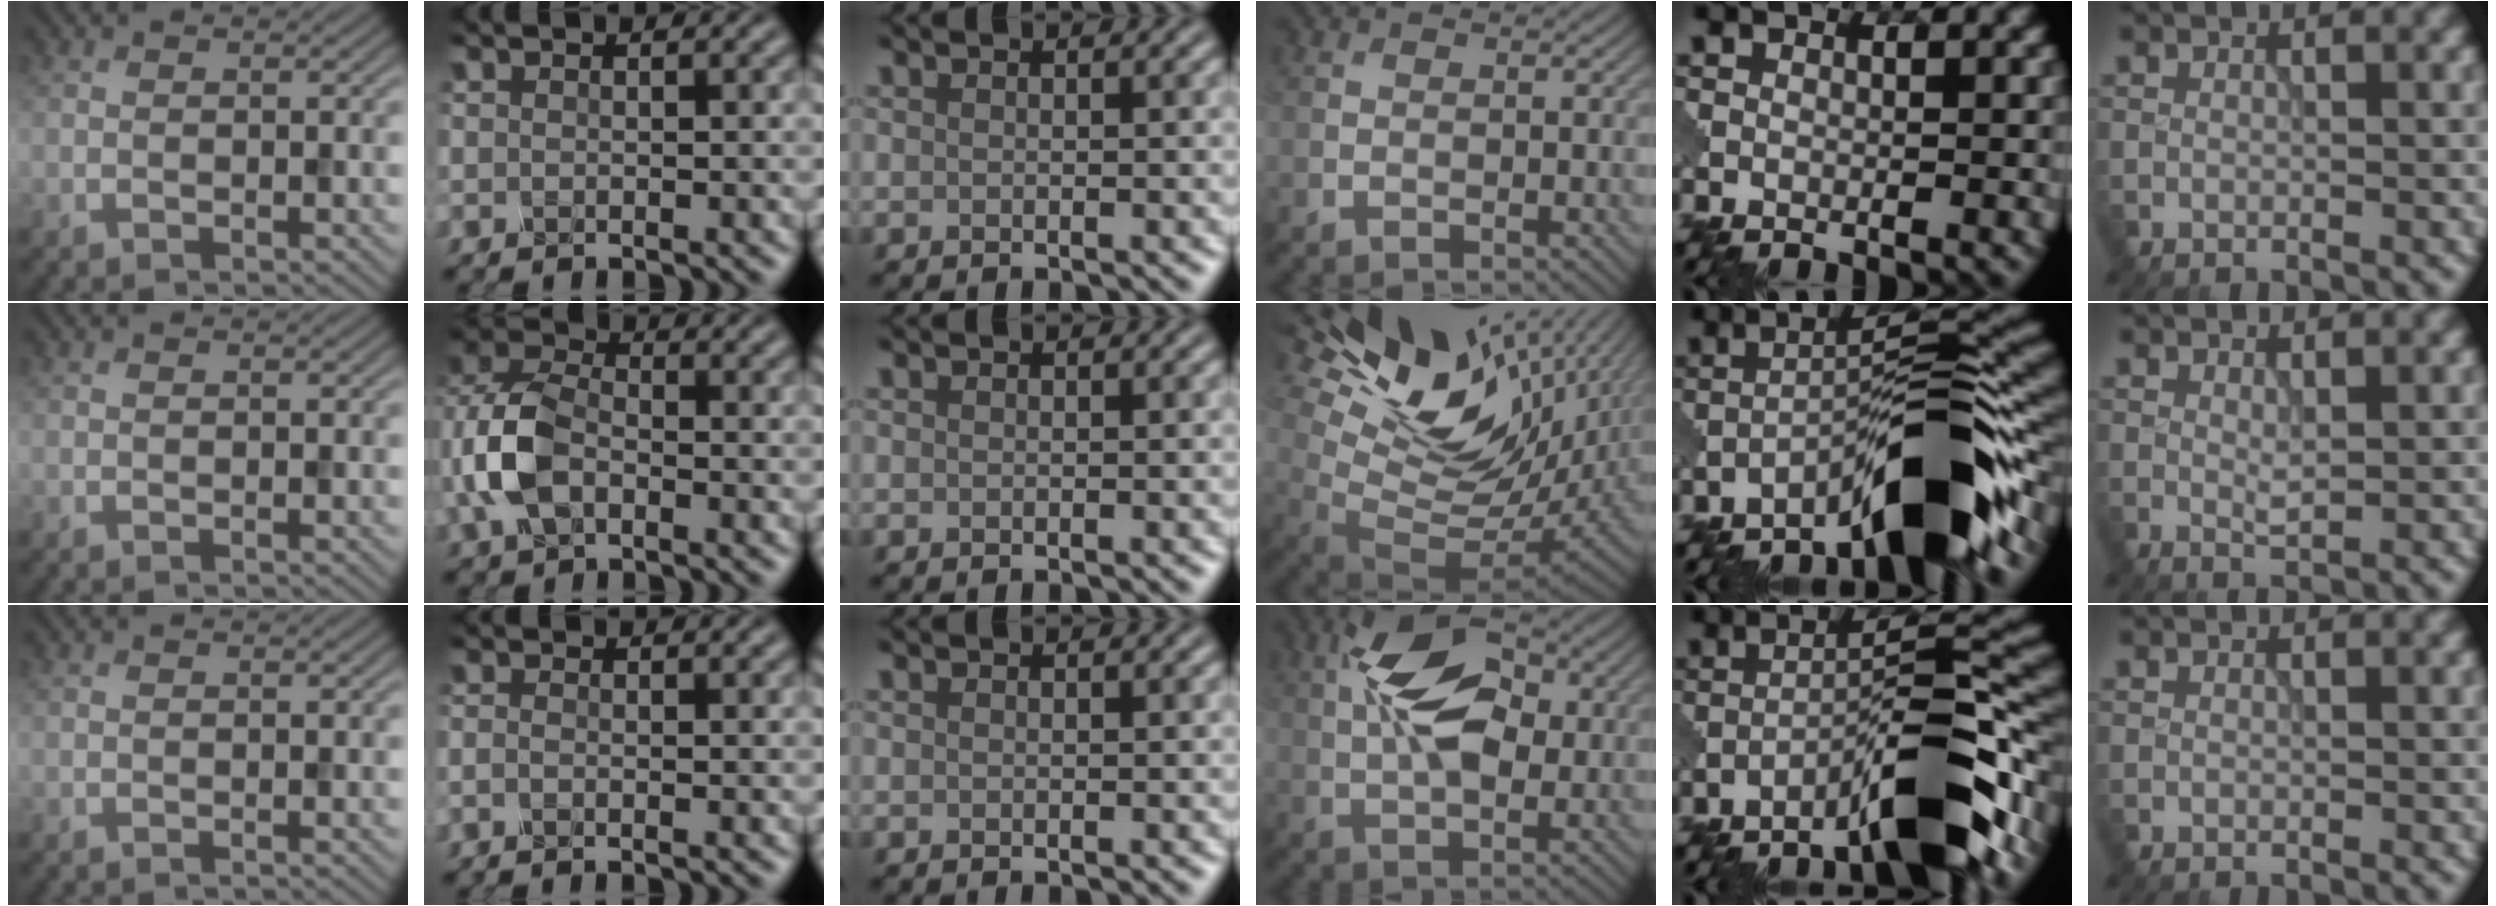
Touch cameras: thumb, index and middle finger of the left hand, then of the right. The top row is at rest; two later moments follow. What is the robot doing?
{"motion": "press", "object": "mechanical pencil"}